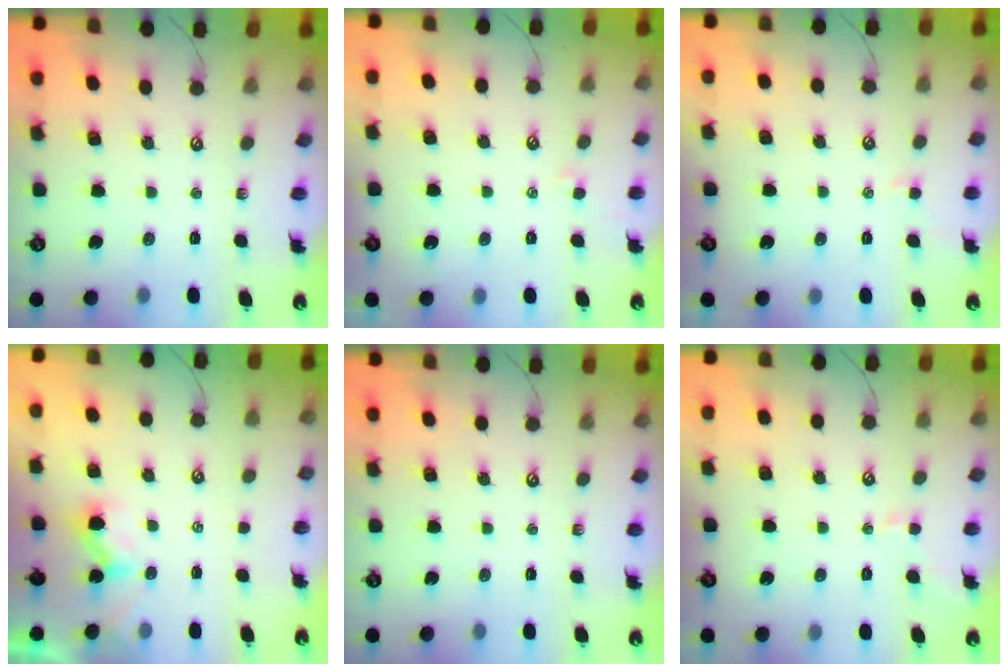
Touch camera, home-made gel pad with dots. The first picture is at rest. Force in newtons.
{"total": 1.6, "press": 1.5, "slide": 0.3}
{"total": 1.1, "press": 1.1, "slide": 0.4}
{"total": 2.8, "press": 2.8, "slide": 0.1}
{"total": 0.0}
{"total": 1.2, "press": 0.9, "slide": 0.7}